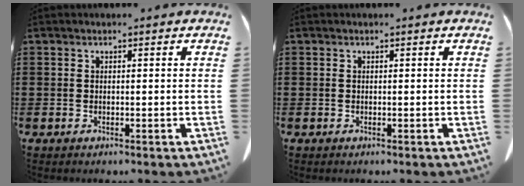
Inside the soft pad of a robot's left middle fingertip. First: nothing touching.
{"total": 0.0}